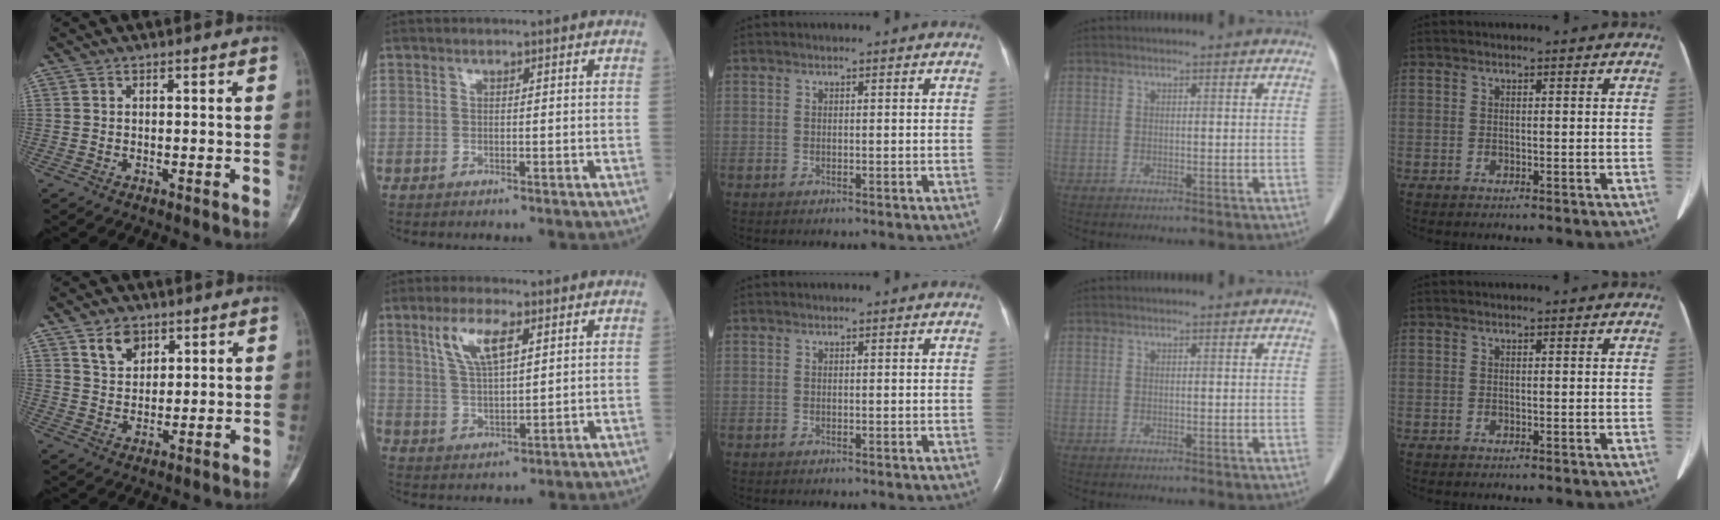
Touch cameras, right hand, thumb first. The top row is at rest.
{"thumb": {"total": 5.9, "force": [3.3, 4.0, 2.7], "torque": [-0.021, -0.022, 0.064]}, "index": {"total": 8.0, "force": [3.5, 2.7, 6.7], "torque": [-0.144, 0.010, 0.073]}}